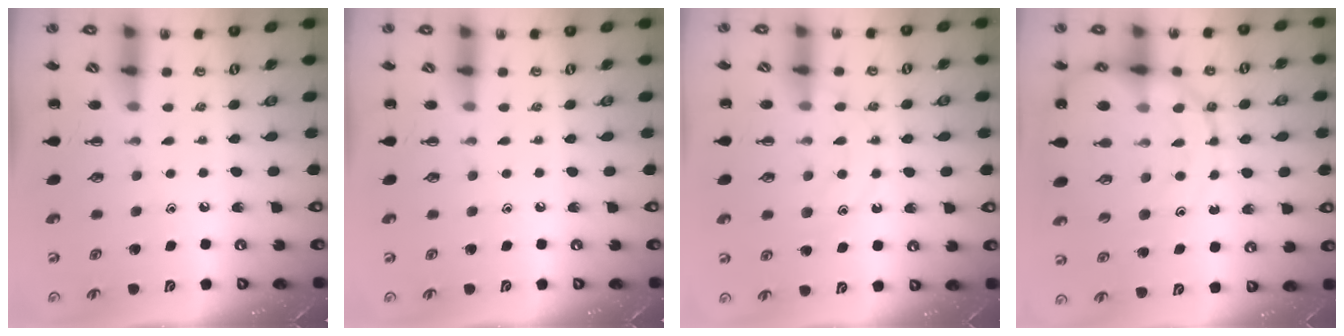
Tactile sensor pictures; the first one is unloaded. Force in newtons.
{"total": 0.0}
{"total": 11.3, "press": 11.2, "slide": 1.1}
{"total": 14.7, "press": 14.4, "slide": 2.9}